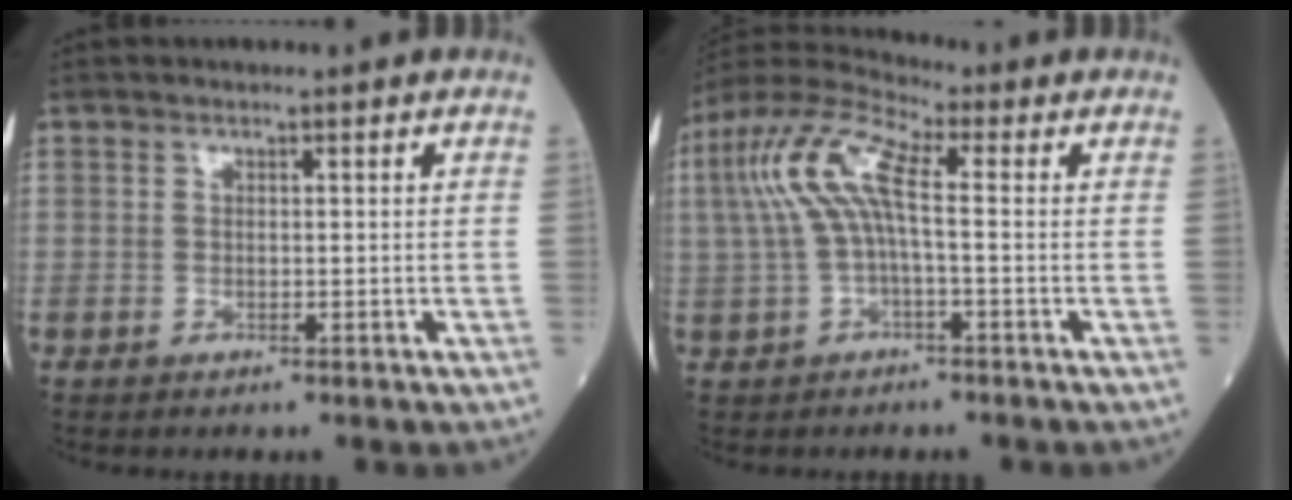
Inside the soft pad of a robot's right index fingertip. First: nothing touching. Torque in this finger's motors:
{"motor_torque": [1.64, 0.51, 0.58, 0.21]}